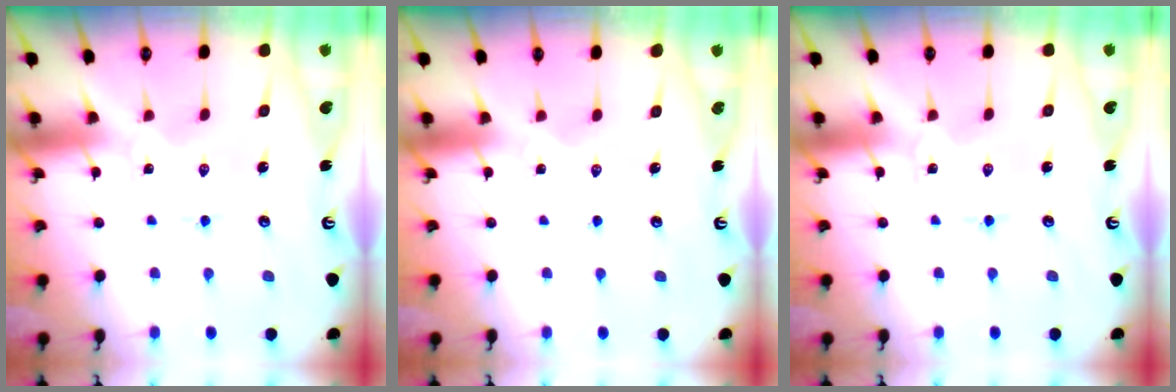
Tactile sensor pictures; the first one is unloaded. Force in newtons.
{"total": 1.3, "press": 1.3, "slide": 0.2}
{"total": 0.9, "press": 0.9, "slide": 0.1}